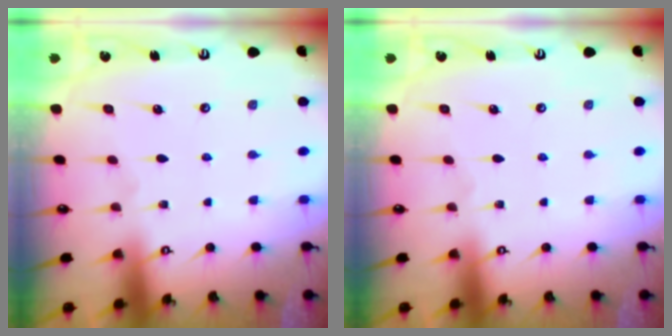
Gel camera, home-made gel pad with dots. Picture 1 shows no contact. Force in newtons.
{"total": 0.0}